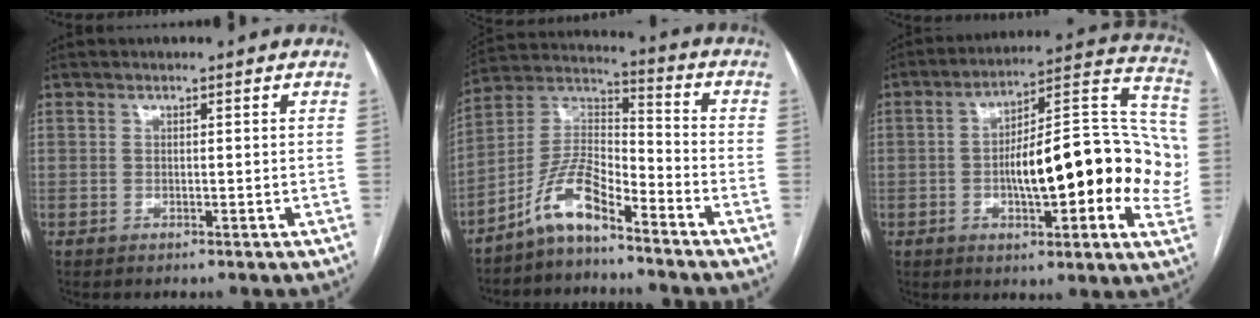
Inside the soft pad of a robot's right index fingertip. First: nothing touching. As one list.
[{"total": 9.2, "force": [-6.8, 2.2, 5.9], "torque": [-0.122, 0.023, -0.135]}, {"total": 22.0, "force": [-2.3, 6.5, 20.8], "torque": [-0.252, 0.046, -0.027]}]